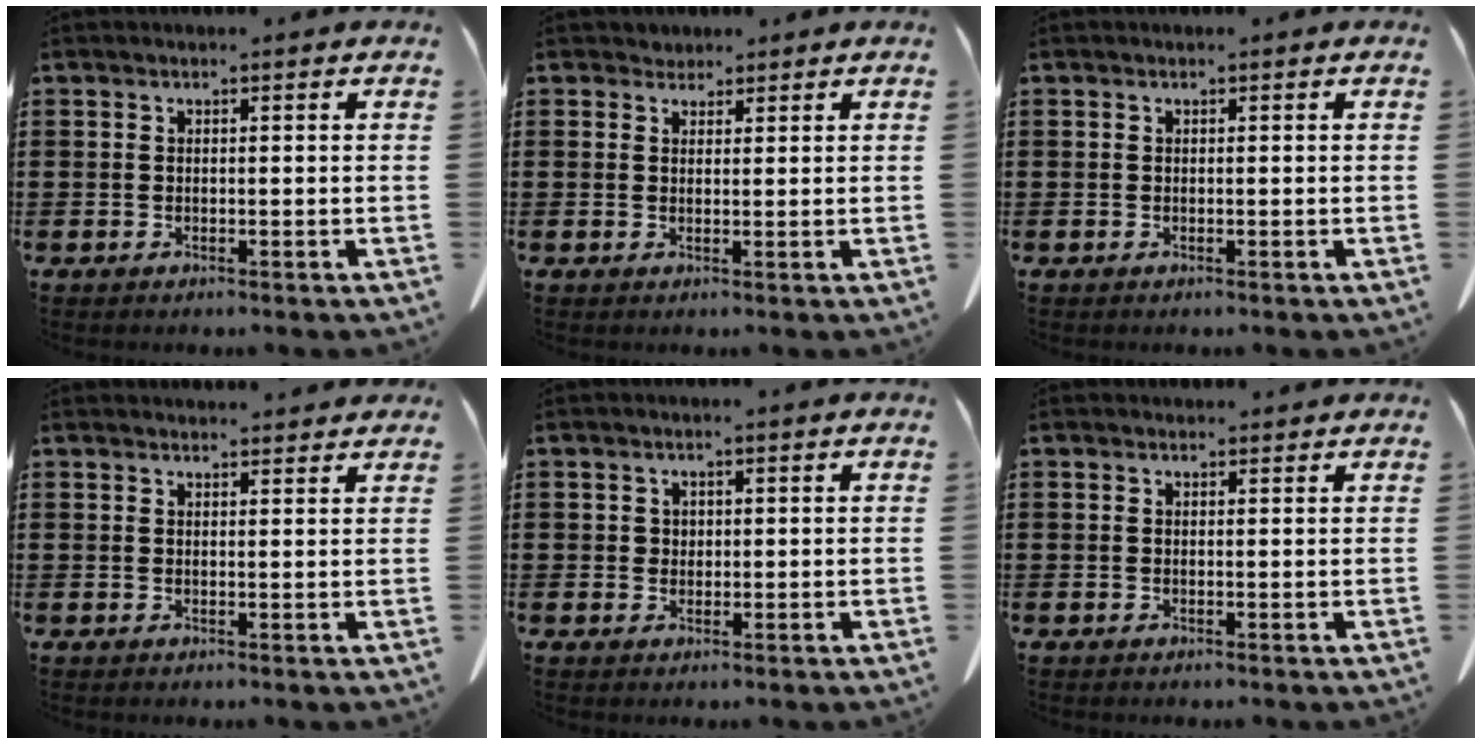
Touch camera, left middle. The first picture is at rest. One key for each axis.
{"total": 1.7, "fx": 1.5, "fy": 0.9, "fz": 0.1, "tx": -0.006, "ty": 0.005, "tz": 0.029}
{"total": 0.0}
{"total": 2.2, "fx": 2.1, "fy": 0.2, "fz": 0.3, "tx": -0.003, "ty": -0.005, "tz": 0.039}
{"total": 1.4, "fx": 0.5, "fy": 1.3, "fz": 0.4, "tx": -0.010, "ty": 0.007, "tz": 0.010}
{"total": 0.7, "fx": 0.7, "fy": 0.2, "fz": 0.1, "tx": -0.004, "ty": 0.001, "tz": 0.014}